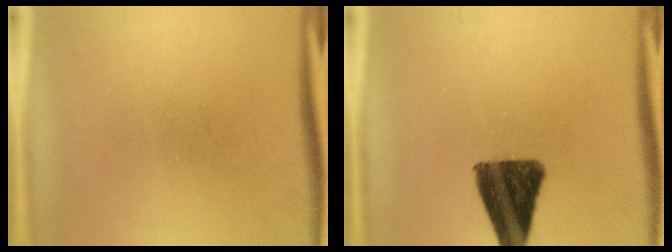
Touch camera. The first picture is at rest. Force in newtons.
{"total": 12.5}